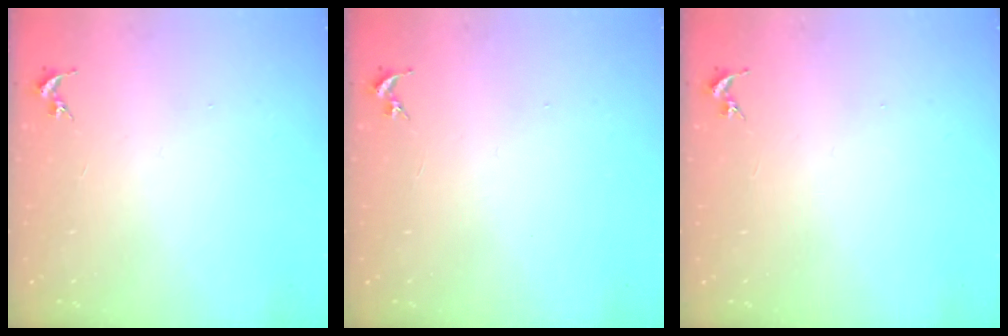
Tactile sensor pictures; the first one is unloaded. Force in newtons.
{"total": 0.0}
{"total": 0.0}